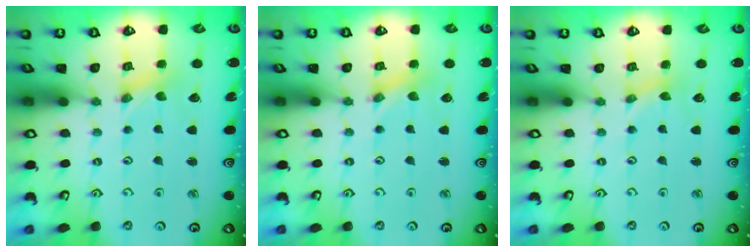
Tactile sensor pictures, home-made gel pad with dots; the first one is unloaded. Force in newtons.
{"total": 0.8, "press": 0.8, "slide": 0.1}
{"total": 0.7, "press": 0.7, "slide": 0.1}